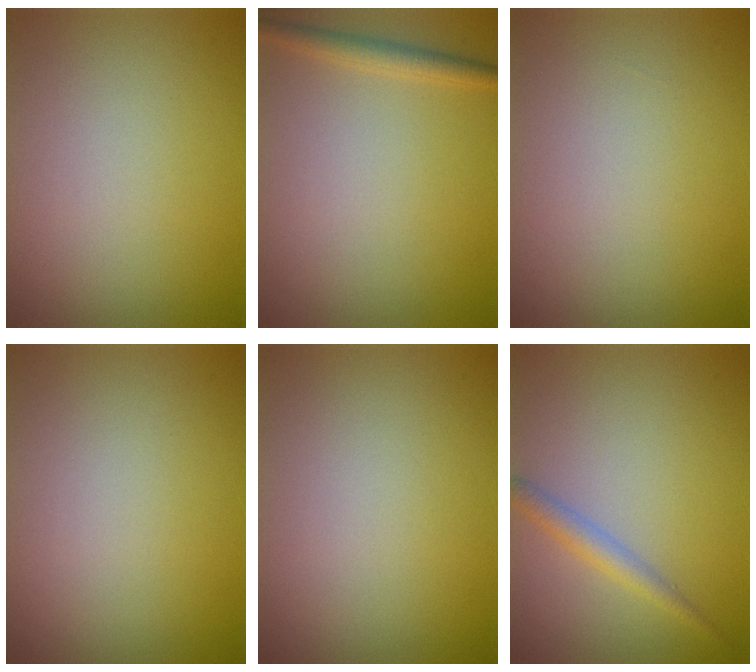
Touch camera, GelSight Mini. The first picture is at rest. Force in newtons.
{"total": 1.8, "press": 1.8, "slide": 0.1}
{"total": 0.0}
{"total": 0.0}
{"total": 0.0}
{"total": 1.8, "press": 1.8, "slide": 0.0}